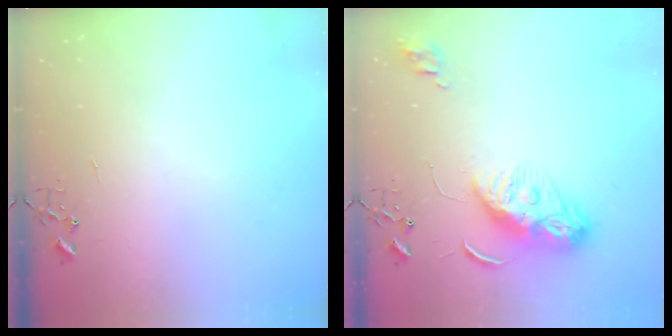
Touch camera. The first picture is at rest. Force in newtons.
{"total": 11.8, "press": 11.7, "slide": 1.1}